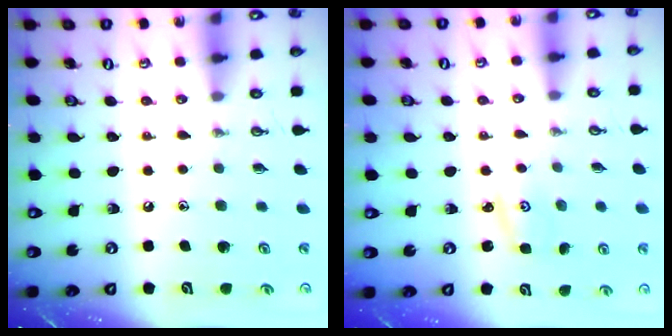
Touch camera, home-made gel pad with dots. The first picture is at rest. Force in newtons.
{"total": 2.0, "press": 2.0, "slide": 0.3}